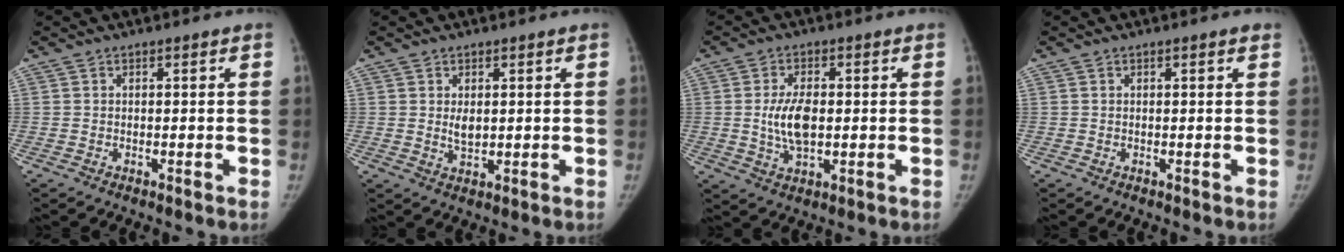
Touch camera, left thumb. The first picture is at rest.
{"total": 3.0, "force": [0.5, 1.9, 2.2], "torque": [-0.024, -0.008, 0.013]}
{"total": 7.4, "force": [0.0, 4.0, 6.2], "torque": [-0.111, -0.001, 0.001]}
{"total": 0.6, "force": [0.4, 0.1, 0.5], "torque": [-0.004, 0.001, 0.002]}